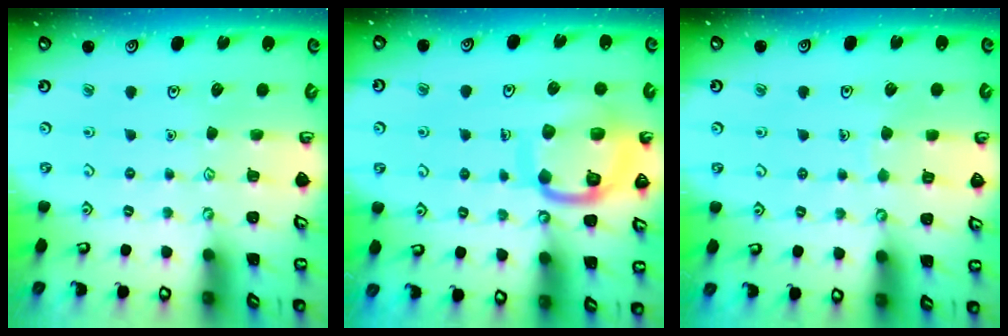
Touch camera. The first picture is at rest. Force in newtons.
{"total": 14.8, "press": 14.7, "slide": 1.6}
{"total": 3.6, "press": 3.5, "slide": 0.3}